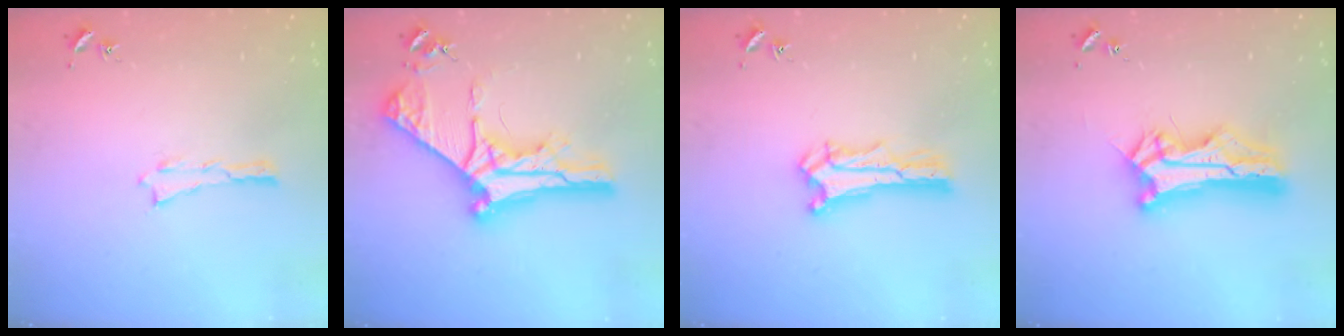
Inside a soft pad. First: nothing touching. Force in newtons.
{"total": 10.5, "press": 10.5, "slide": 1.2}
{"total": 1.4, "press": 1.4, "slide": 0.2}
{"total": 11.6, "press": 11.6, "slide": 1.0}